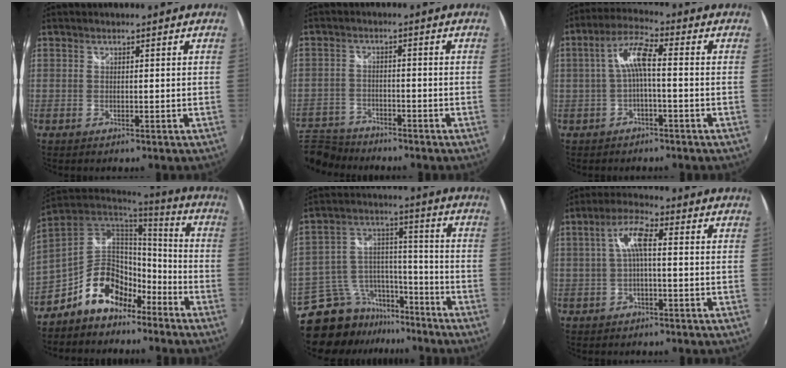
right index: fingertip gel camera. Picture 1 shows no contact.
{"total": 8.8, "force": [-7.9, 3.4, 1.8], "torque": [-0.066, 0.000, -0.142]}
{"total": 6.1, "force": [-0.8, 1.0, 6.0], "torque": [-0.129, 0.016, -0.013]}
{"total": 15.7, "force": [-9.8, 9.4, 7.9], "torque": [-0.163, 0.032, -0.156]}
{"total": 12.7, "force": [-9.9, 7.3, 3.1], "torque": [-0.070, 0.049, -0.157]}
{"total": 5.5, "force": [-0.1, 1.1, 5.4], "torque": [-0.108, 0.015, 0.001]}